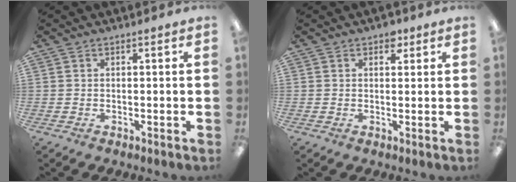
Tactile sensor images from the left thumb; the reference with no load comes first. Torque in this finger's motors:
{"motor_torque": [0.16, -0.01, 0.14, 0.05, 0.00]}